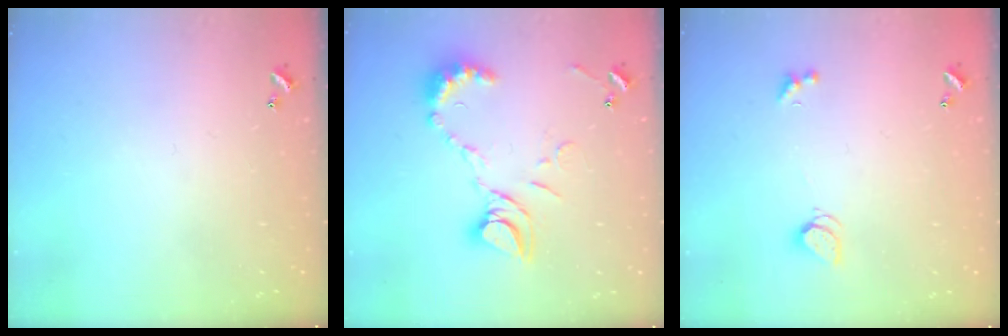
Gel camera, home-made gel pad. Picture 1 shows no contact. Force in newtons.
{"total": 13.1, "press": 13.0, "slide": 1.2}
{"total": 2.0, "press": 2.0, "slide": 0.5}